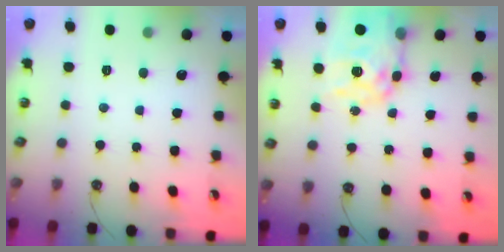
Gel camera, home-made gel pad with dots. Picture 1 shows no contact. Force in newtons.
{"total": 14.5, "press": 14.4, "slide": 1.5}